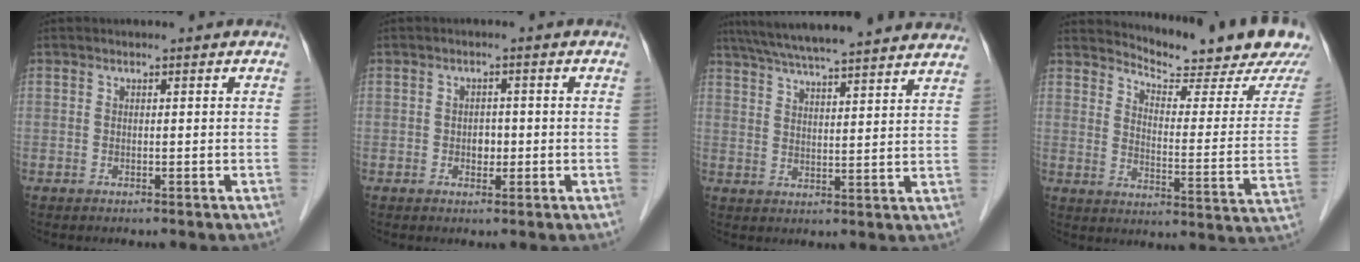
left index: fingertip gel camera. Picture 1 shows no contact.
{"total": 1.8, "force": [-0.4, 1.3, 1.2], "torque": [-0.018, 0.003, -0.004]}
{"total": 24.4, "force": [21.6, 1.6, 11.2], "torque": [-0.185, 0.025, 0.290]}
{"total": 17.1, "force": [16.3, 0.4, 5.3], "torque": [-0.084, -0.092, 0.200]}